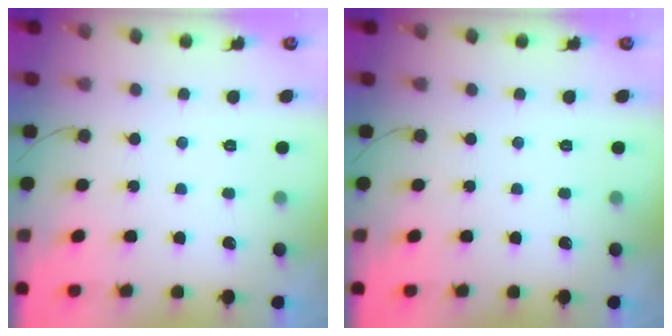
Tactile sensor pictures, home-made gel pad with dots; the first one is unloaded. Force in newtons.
{"total": 0.0}